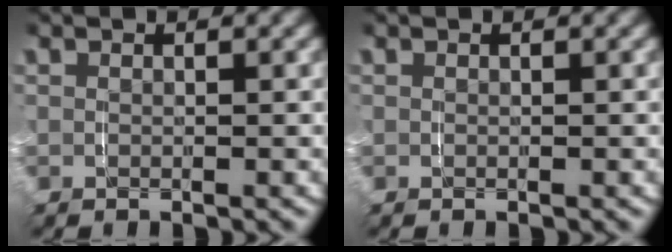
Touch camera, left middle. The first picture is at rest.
{"total": 0.0}